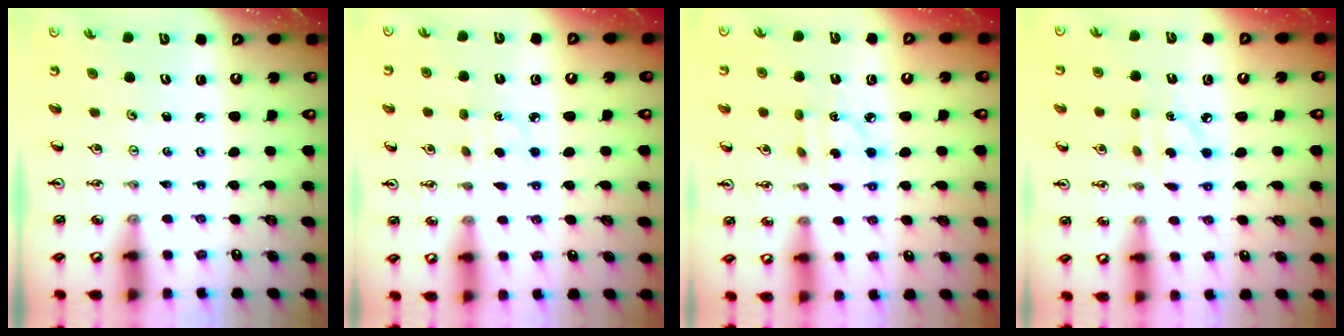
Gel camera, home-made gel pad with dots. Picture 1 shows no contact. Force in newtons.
{"total": 3.9, "press": 3.9, "slide": 0.6}
{"total": 6.0, "press": 6.0, "slide": 0.1}
{"total": 4.3, "press": 4.3, "slide": 0.5}